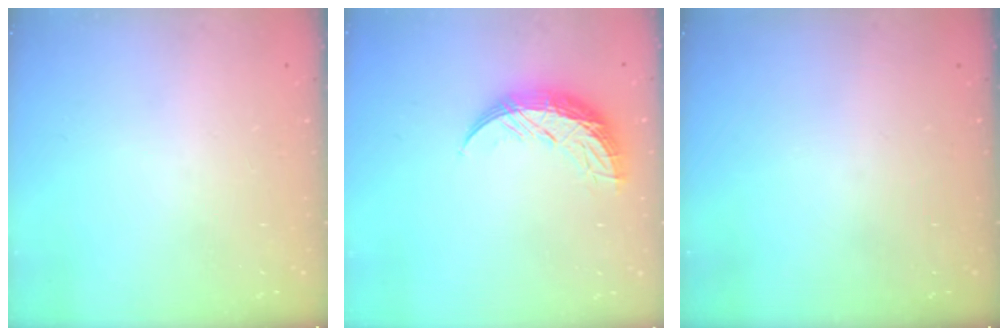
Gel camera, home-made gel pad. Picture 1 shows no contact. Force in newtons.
{"total": 9.7, "press": 9.7, "slide": 0.9}
{"total": 0.0}